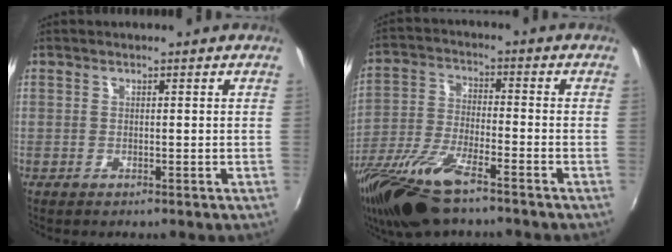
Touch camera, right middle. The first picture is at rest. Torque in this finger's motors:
{"motor_torque": [1.13, -1.01, 0.68, 0.21]}